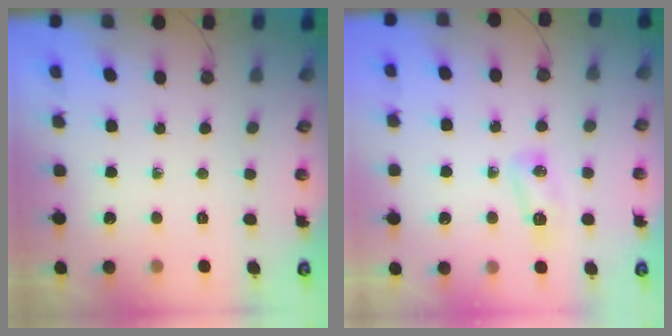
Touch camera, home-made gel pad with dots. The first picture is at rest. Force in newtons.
{"total": 5.5, "press": 5.5, "slide": 0.5}